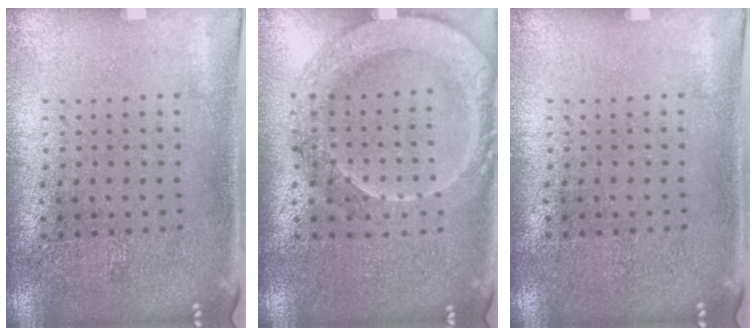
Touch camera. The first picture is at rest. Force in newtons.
{"total": 2.1, "press": 2.0, "slide": 0.7}
{"total": 0.0}